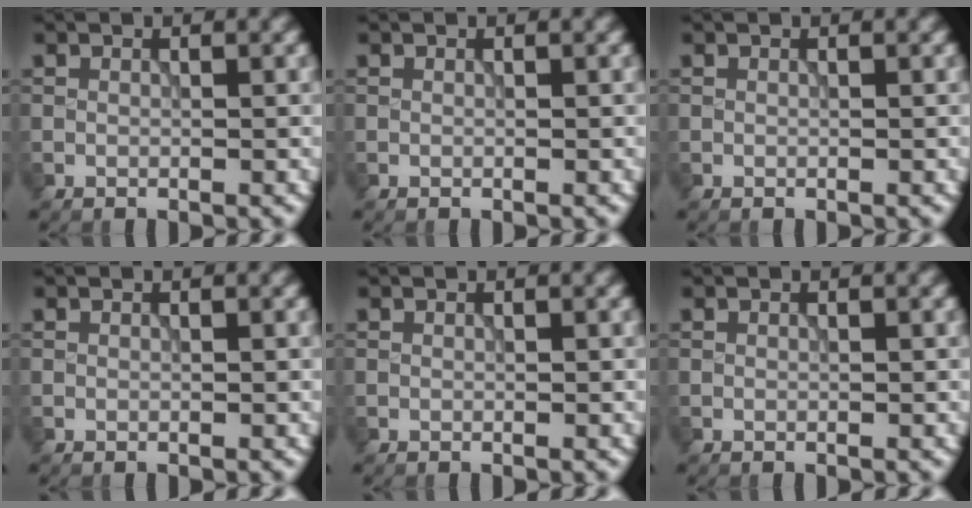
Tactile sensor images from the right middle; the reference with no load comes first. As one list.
[{"total": 0.0}, {"total": 0.0}, {"total": 0.0}, {"total": 0.0}, {"total": 0.0}]